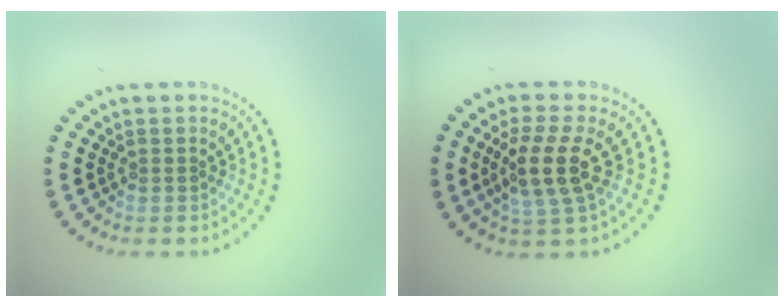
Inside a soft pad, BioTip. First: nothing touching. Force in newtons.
{"total": 3.8, "press": 3.4, "slide": 1.7}